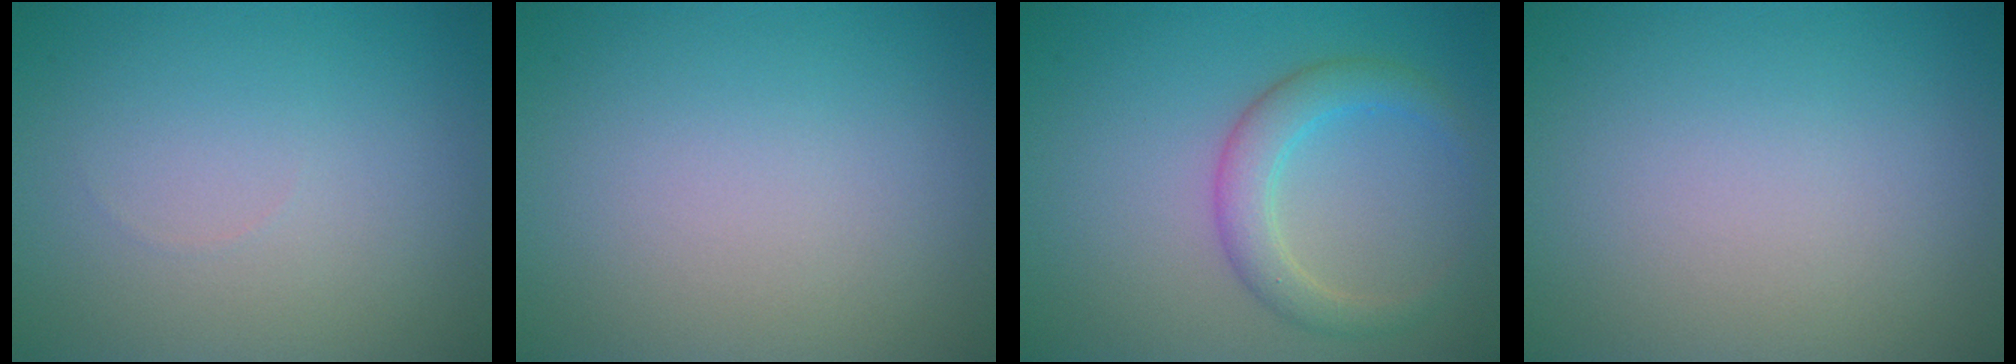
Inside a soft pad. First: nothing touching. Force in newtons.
{"total": 0.0}
{"total": 3.2, "press": 3.2, "slide": 0.1}
{"total": 0.0}